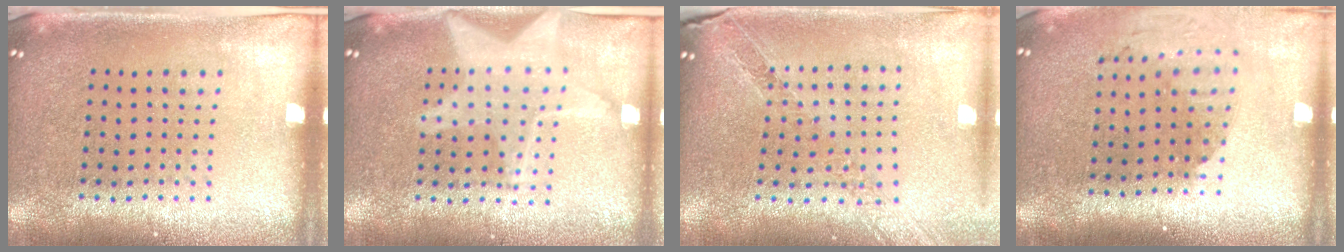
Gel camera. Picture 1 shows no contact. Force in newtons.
{"total": 3.0, "press": 3.0, "slide": 0.3}
{"total": 1.1, "press": 1.1, "slide": 0.2}
{"total": 2.0, "press": 1.4, "slide": 1.3}